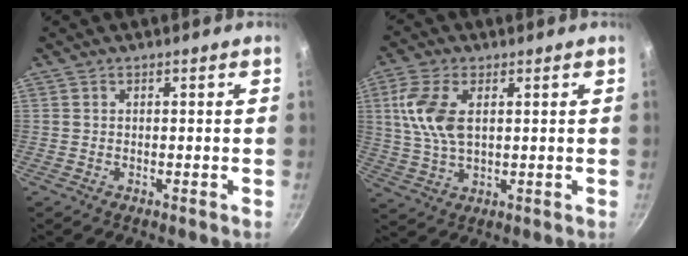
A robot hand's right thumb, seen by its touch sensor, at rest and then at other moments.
{"total": 9.8, "force": [2.4, 5.3, 7.9], "torque": [-0.160, -0.002, 0.048]}